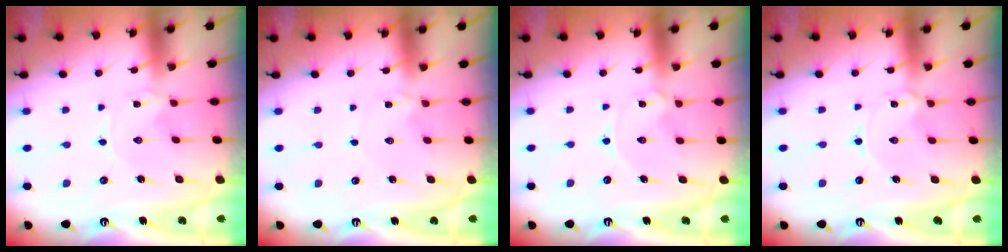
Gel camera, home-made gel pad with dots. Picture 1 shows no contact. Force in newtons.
{"total": 1.4, "press": 1.4, "slide": 0.2}
{"total": 1.4, "press": 1.3, "slide": 0.1}
{"total": 1.7, "press": 1.7, "slide": 0.2}